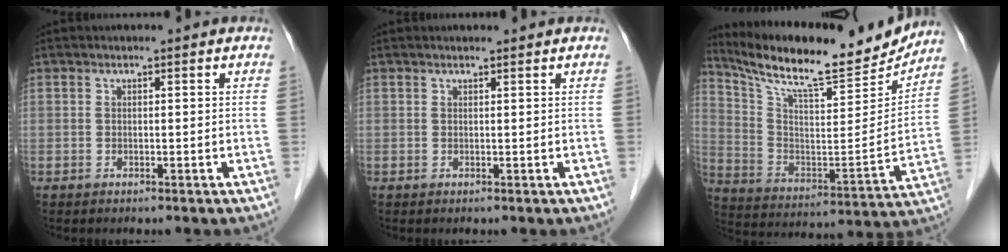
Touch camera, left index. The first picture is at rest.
{"total": 1.0, "force": [1.0, 0.0, 0.1], "torque": [-0.007, 0.005, 0.015]}
{"total": 21.3, "force": [19.0, 3.0, 9.0], "torque": [-0.166, -0.026, 0.299]}